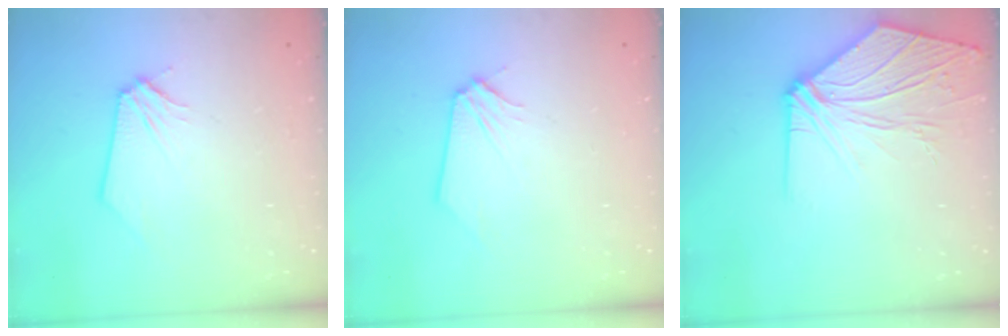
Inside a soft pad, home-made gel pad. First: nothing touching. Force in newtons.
{"total": 0.0}
{"total": 10.6, "press": 10.6, "slide": 0.7}